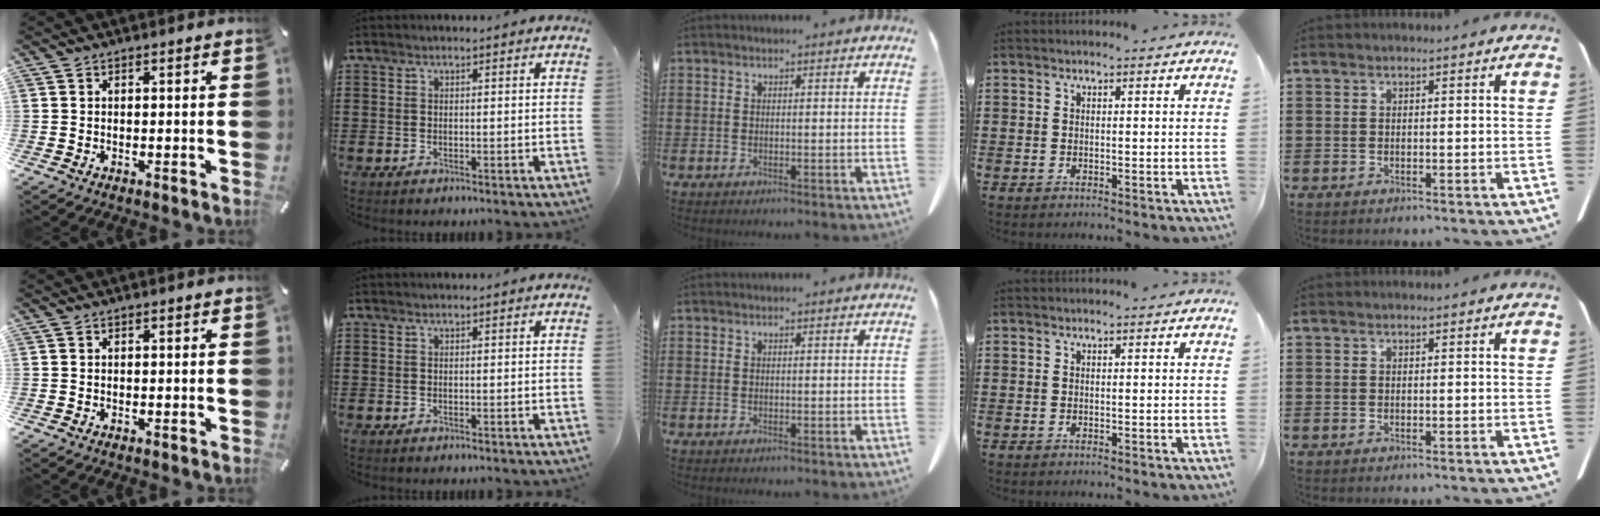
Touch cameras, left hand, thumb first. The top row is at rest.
{}